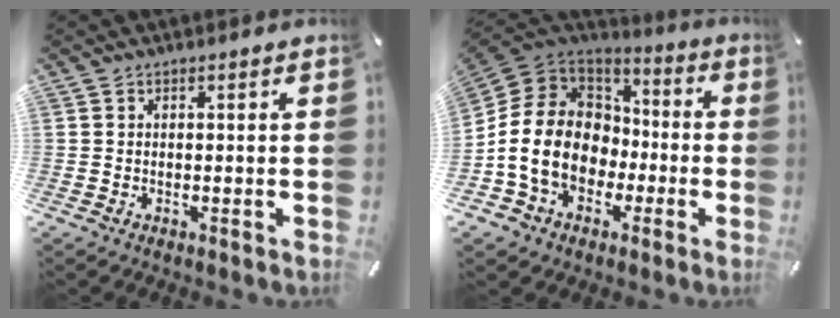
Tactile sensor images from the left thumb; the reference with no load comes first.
{"total": 15.4, "force": [-3.6, 13.0, 7.3], "torque": [-0.178, 0.016, -0.062]}